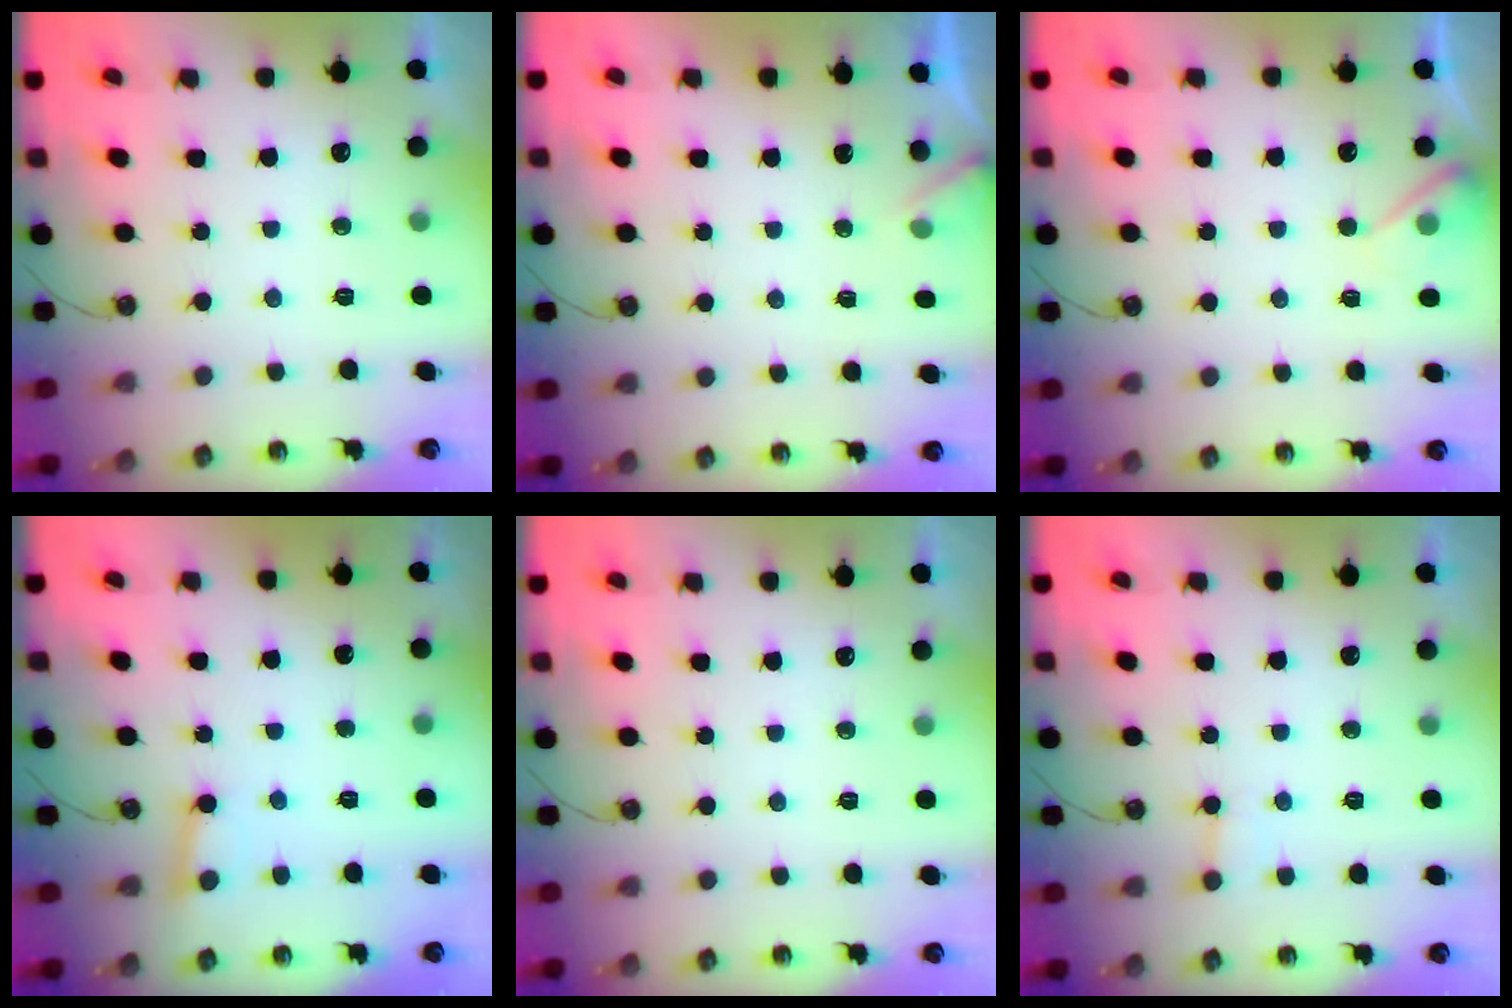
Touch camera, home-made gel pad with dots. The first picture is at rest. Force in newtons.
{"total": 3.1, "press": 3.1, "slide": 0.1}
{"total": 6.3, "press": 6.3, "slide": 0.6}
{"total": 2.6, "press": 2.5, "slide": 0.7}
{"total": 0.0}
{"total": 5.3, "press": 5.2, "slide": 0.5}